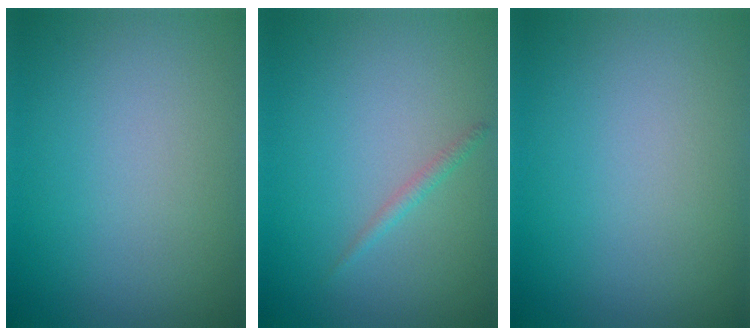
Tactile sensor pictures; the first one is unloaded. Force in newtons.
{"total": 0.9, "press": 0.9, "slide": 0.1}
{"total": 0.0}